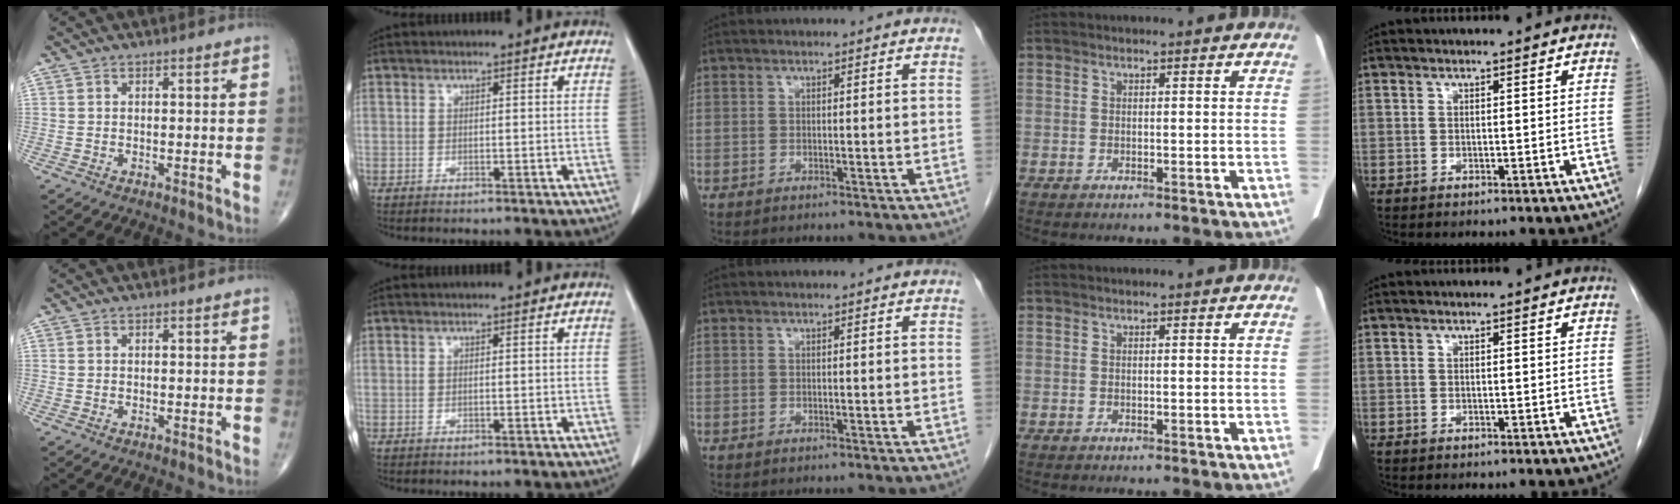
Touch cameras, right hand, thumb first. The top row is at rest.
{}